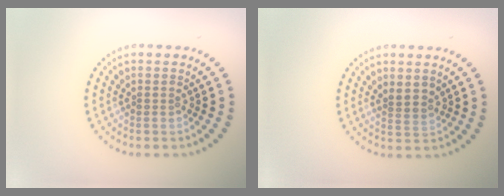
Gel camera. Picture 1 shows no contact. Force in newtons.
{"total": 1.6, "press": 1.4, "slide": 0.8}